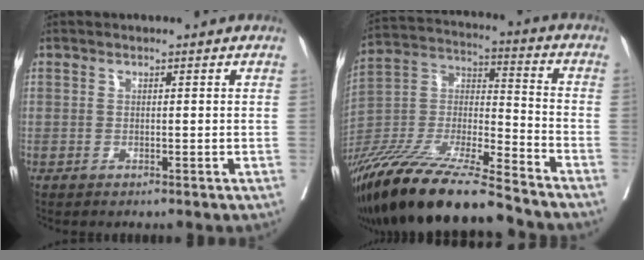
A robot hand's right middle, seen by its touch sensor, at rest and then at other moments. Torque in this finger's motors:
{"motor_torque": [1.06, -1.08, 0.85, 0.21]}